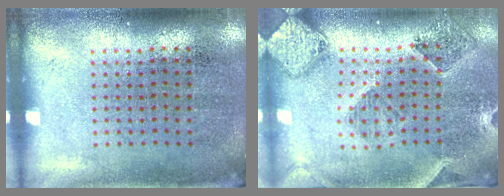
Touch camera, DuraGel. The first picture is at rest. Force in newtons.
{"total": 1.5, "press": 1.5, "slide": 0.3}